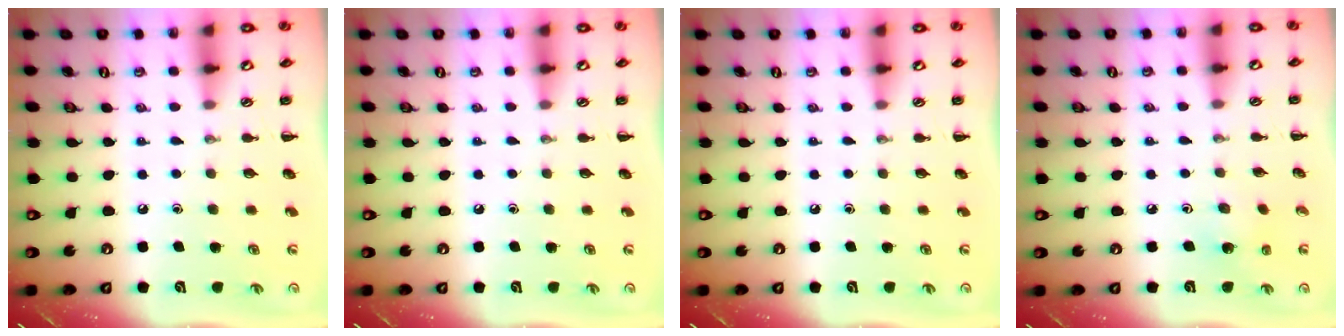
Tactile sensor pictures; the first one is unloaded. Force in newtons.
{"total": 0.0}
{"total": 0.0}
{"total": 2.9, "press": 2.7, "slide": 0.9}